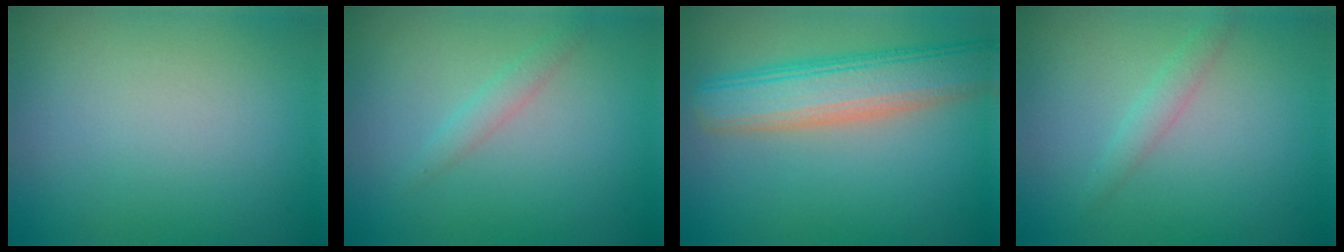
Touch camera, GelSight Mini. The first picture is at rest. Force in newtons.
{"total": 1.4, "press": 1.4, "slide": 0.1}
{"total": 7.0, "press": 7.0, "slide": 0.8}
{"total": 1.4, "press": 1.4, "slide": 0.1}